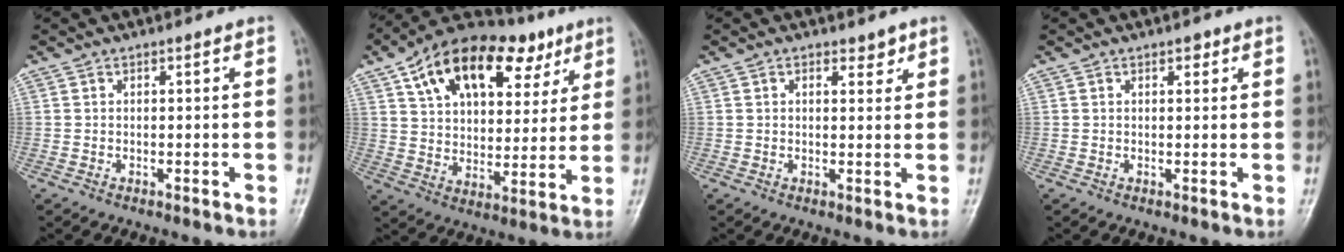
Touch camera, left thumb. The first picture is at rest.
{"total": 23.1, "force": [11.5, 13.1, 15.1], "torque": [-0.205, 0.004, 0.188]}
{"total": 2.4, "force": [1.5, 1.4, 1.3], "torque": [-0.003, -0.007, 0.020]}
{"total": 1.6, "force": [0.9, 0.9, 0.9], "torque": [0.000, -0.002, 0.010]}